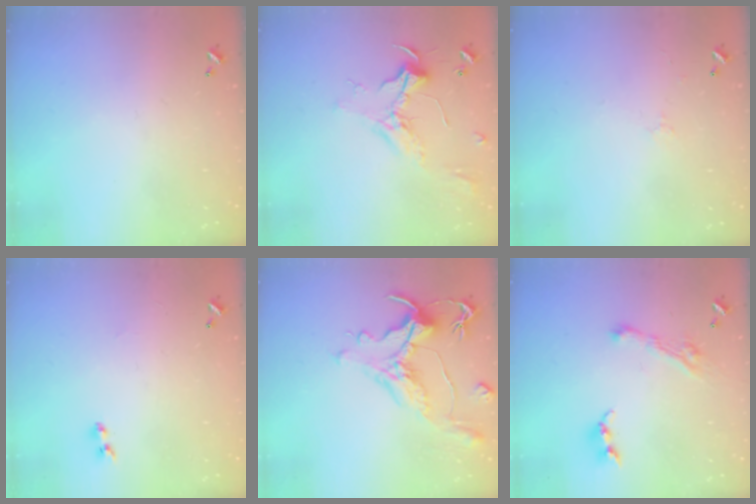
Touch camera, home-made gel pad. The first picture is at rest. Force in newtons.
{"total": 2.4, "press": 2.3, "slide": 0.9}
{"total": 0.7, "press": 0.2, "slide": 0.6}
{"total": 1.3, "press": 1.1, "slide": 0.7}
{"total": 1.7, "press": 0.9, "slide": 1.4}
{"total": 5.0, "press": 5.0, "slide": 0.8}